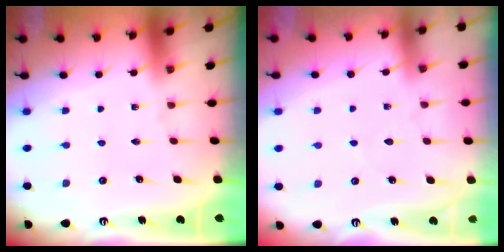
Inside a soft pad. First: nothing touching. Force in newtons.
{"total": 3.0, "press": 2.9, "slide": 0.4}